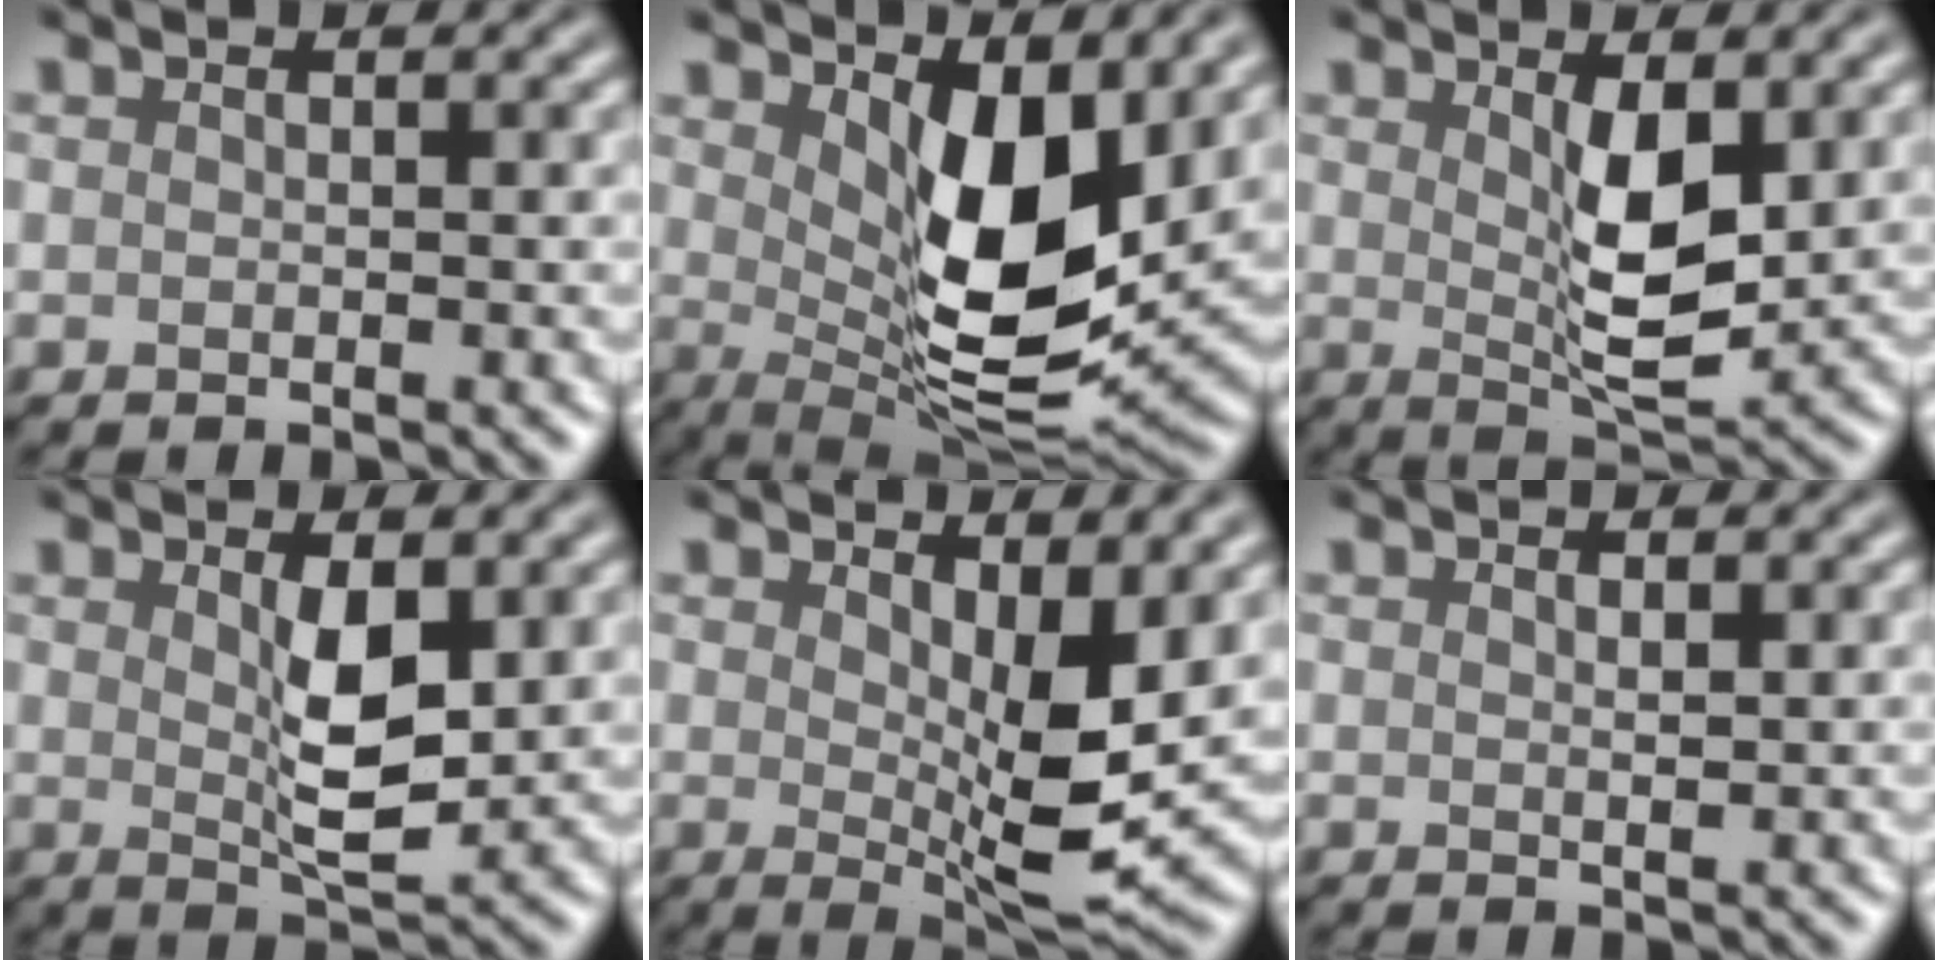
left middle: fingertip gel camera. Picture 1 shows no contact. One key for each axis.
{"total": 9.7, "fx": 2.4, "fy": 4.2, "fz": 8.4, "tx": -0.139, "ty": -0.023, "tz": 0.046}
{"total": 5.1, "fx": 1.2, "fy": 1.8, "fz": 4.6, "tx": -0.083, "ty": -0.009, "tz": 0.027}
{"total": 4.0, "fx": 1.1, "fy": 1.3, "fz": 3.7, "tx": -0.070, "ty": -0.007, "tz": 0.022}
{"total": 6.3, "fx": 1.2, "fy": 2.2, "fz": 5.8, "tx": -0.093, "ty": -0.018, "tz": 0.025}
{"total": 0.8, "fx": 0.5, "fy": 0.1, "fz": 0.6, "tx": -0.010, "ty": -0.002, "tz": 0.009}